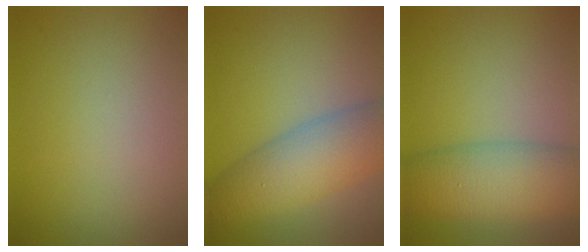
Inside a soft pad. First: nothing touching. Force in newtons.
{"total": 7.1, "press": 7.1, "slide": 0.1}
{"total": 8.0, "press": 8.0, "slide": 0.2}